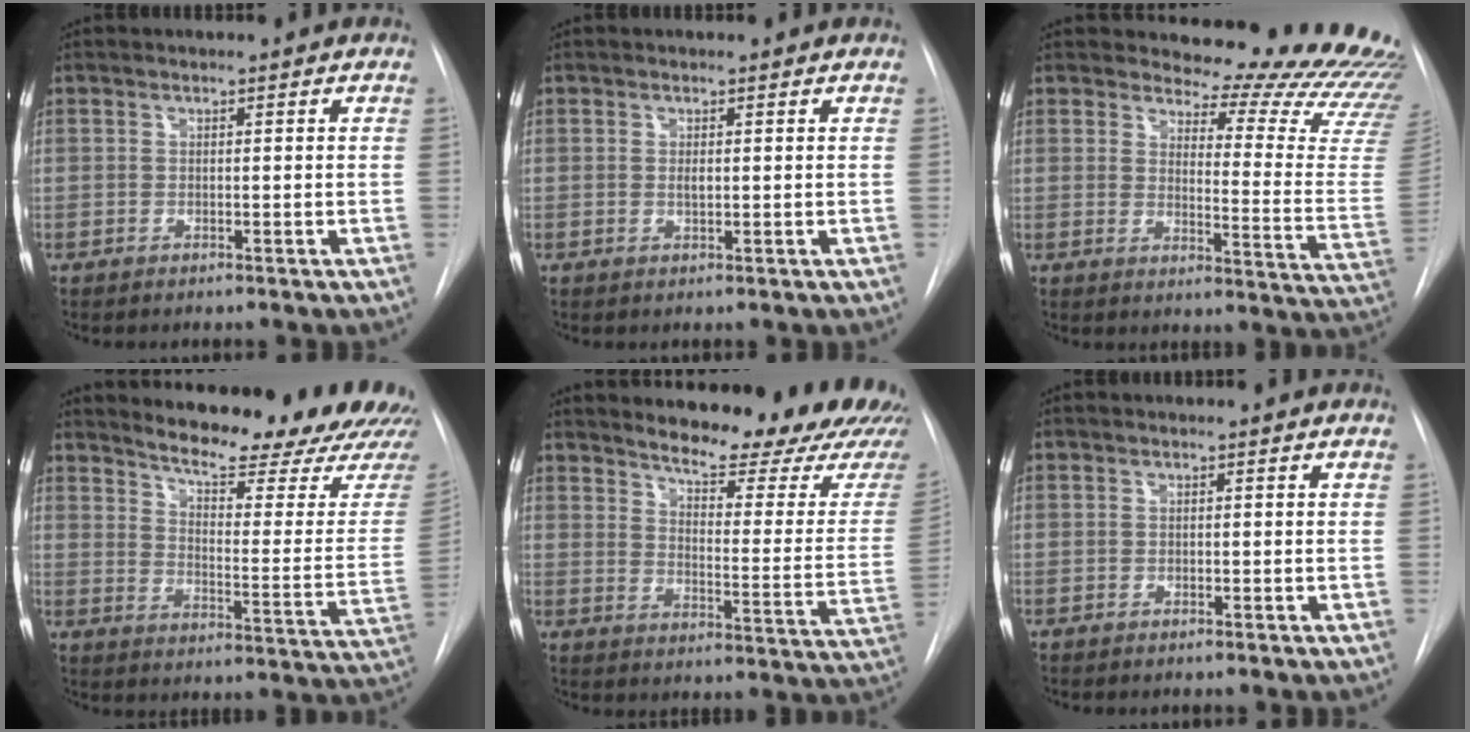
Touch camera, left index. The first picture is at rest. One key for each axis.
{"total": 1.0, "fx": 0.2, "fy": 0.4, "fz": 0.9, "tx": -0.017, "ty": -0.002, "tz": 0.003}
{"total": 22.1, "fx": 21.6, "fy": 2.6, "fz": 3.9, "tx": -0.031, "ty": -0.172, "tz": 0.226}
{"total": 22.2, "fx": 20.1, "fy": 2.3, "fz": 9.0, "tx": -0.128, "ty": -0.093, "tz": 0.247}
{"total": 20.8, "fx": 18.8, "fy": 2.4, "fz": 8.6, "tx": -0.117, "ty": -0.095, "tz": 0.224}
{"total": 0.0}